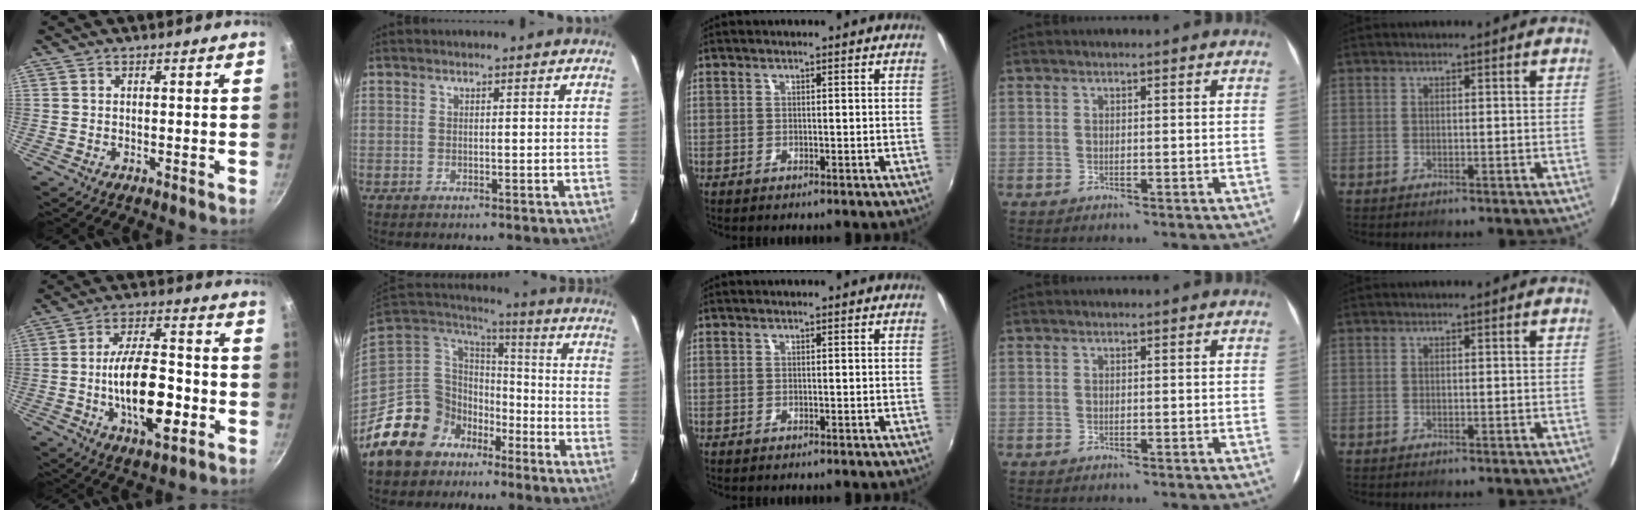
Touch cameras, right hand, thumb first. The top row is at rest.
{"thumb": {"total": 16.0, "force": [-3.7, 7.0, 13.9], "torque": [-0.219, 0.025, -0.062]}, "index": {"total": 15.7, "force": [-10.0, 11.6, 3.7], "torque": [-0.107, 0.041, -0.174]}}